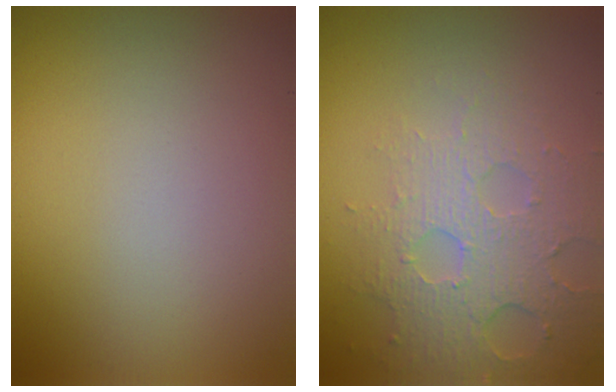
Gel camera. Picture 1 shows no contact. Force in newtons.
{"total": 3.8, "press": 3.8, "slide": 0.7}